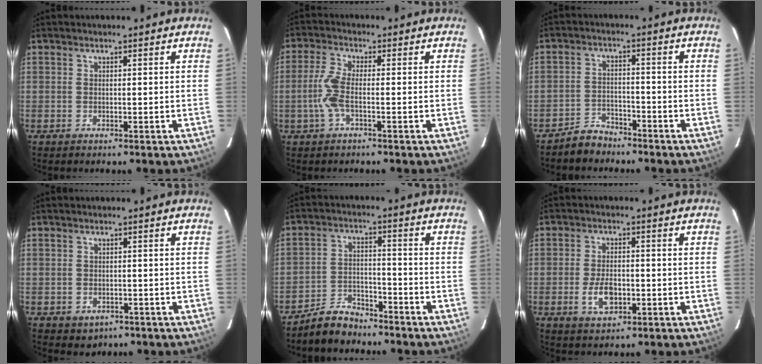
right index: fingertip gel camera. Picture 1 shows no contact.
{"total": 5.4, "force": [-1.5, 1.2, 5.1], "torque": [-0.119, 0.003, -0.030]}
{"total": 4.8, "force": [-4.1, 2.4, 0.5], "torque": [-0.025, 0.014, -0.073]}
{"total": 3.3, "force": [-1.5, 2.8, 1.0], "torque": [-0.027, 0.002, -0.010]}
{"total": 7.1, "force": [-6.2, 3.0, 1.5], "torque": [-0.046, 0.020, -0.105]}
{"total": 6.4, "force": [-1.9, 3.5, 5.0], "torque": [-0.105, -0.003, -0.030]}